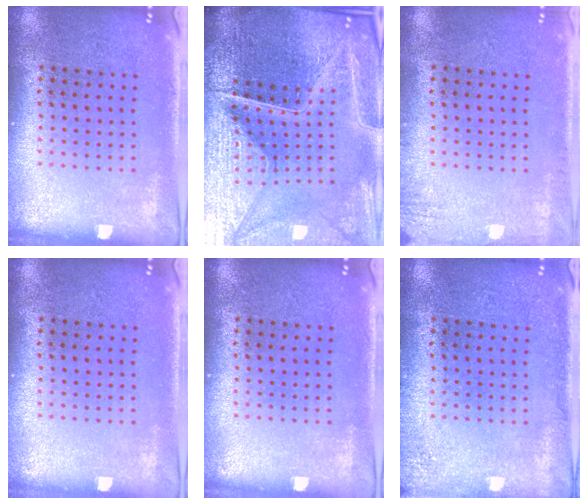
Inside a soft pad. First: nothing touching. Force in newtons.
{"total": 7.0, "press": 6.2, "slide": 3.4}
{"total": 1.5, "press": 1.5, "slide": 0.2}
{"total": 0.0}
{"total": 0.0}
{"total": 1.4, "press": 1.4, "slide": 0.2}